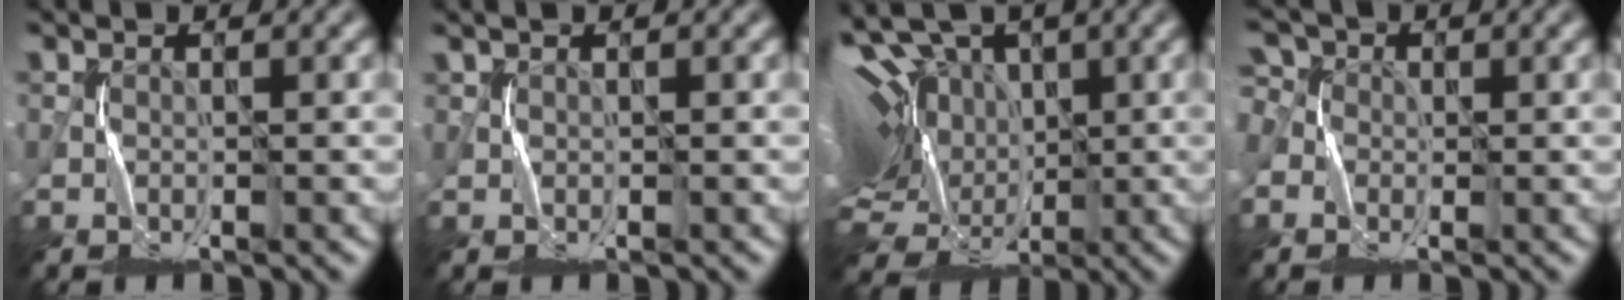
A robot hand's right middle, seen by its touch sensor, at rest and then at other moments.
{"total": 0.0}
{"total": 19.0, "force": [2.2, 13.5, 13.2], "torque": [-0.252, 0.041, 0.008]}
{"total": 3.9, "force": [0.2, 3.5, 1.8], "torque": [-0.040, 0.019, -0.029]}